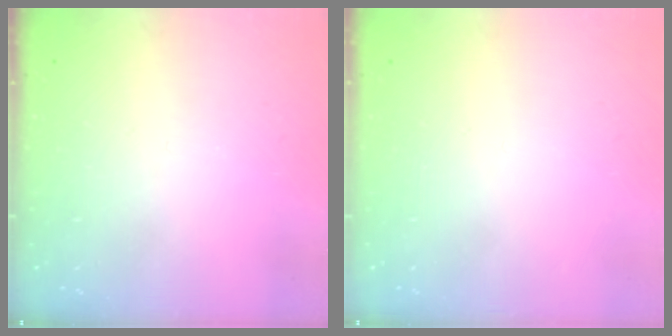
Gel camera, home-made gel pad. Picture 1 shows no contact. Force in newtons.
{"total": 1.7, "press": 1.7, "slide": 0.1}